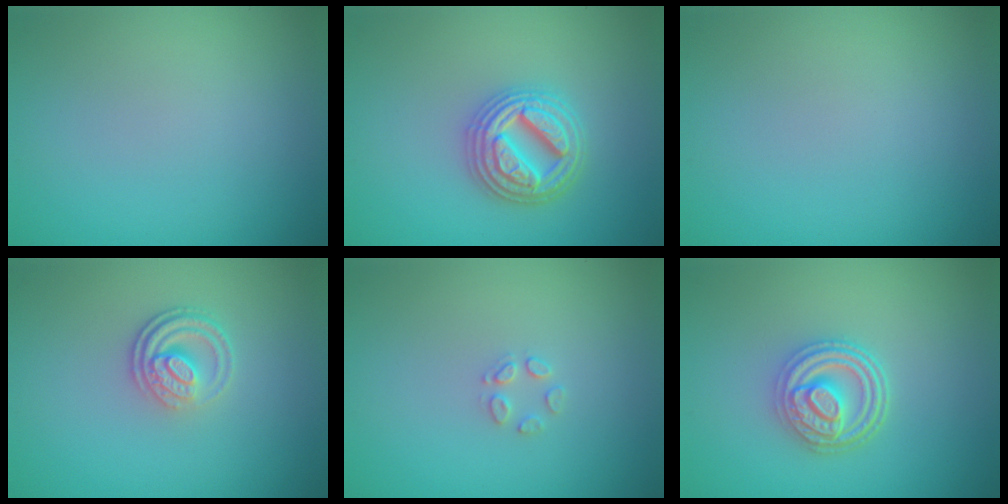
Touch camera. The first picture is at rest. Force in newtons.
{"total": 4.9, "press": 4.8, "slide": 0.8}
{"total": 0.0}
{"total": 3.0, "press": 2.4, "slide": 1.8}
{"total": 1.2, "press": 1.2, "slide": 0.1}
{"total": 4.5, "press": 3.7, "slide": 2.6}